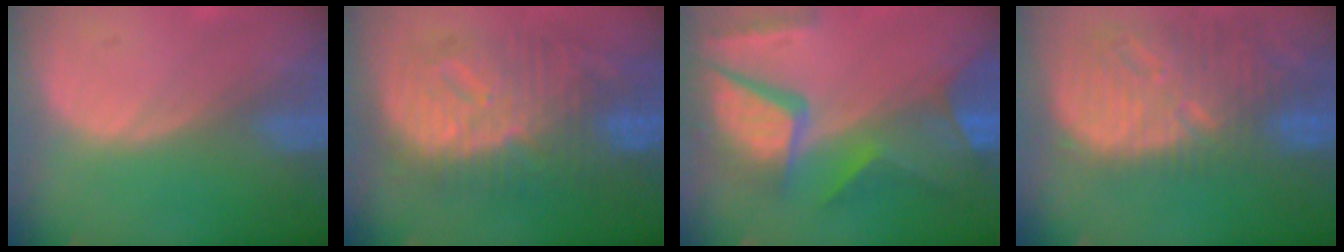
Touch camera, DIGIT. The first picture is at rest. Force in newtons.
{"total": 12.1, "press": 12.0, "slide": 1.2}
{"total": 11.8, "press": 9.8, "slide": 6.6}
{"total": 13.4, "press": 11.5, "slide": 7.0}